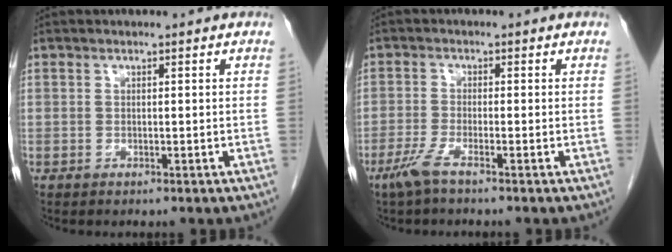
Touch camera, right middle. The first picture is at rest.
{"total": 3.2, "force": [-2.3, 0.0, 2.2], "torque": [-0.051, -0.006, -0.052]}